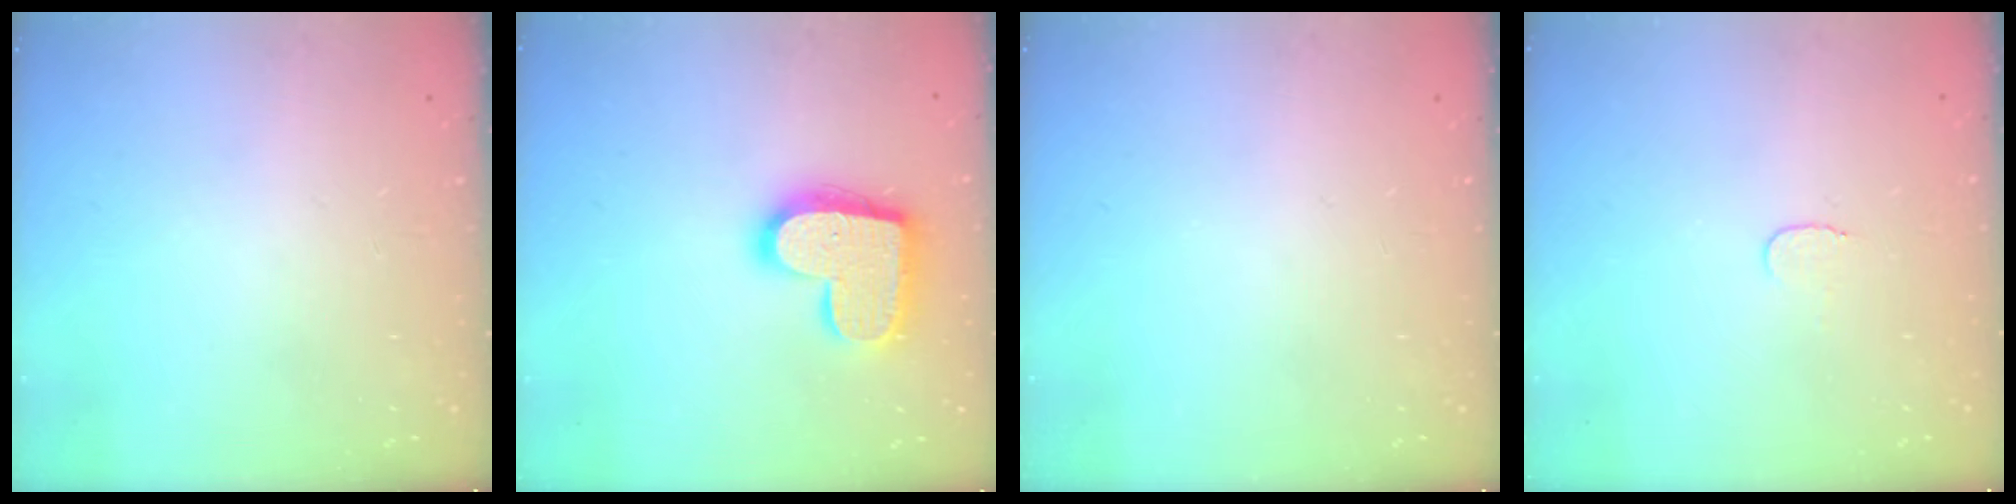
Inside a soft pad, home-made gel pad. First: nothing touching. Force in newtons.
{"total": 17.0, "press": 17.0, "slide": 1.1}
{"total": 0.0}
{"total": 3.6, "press": 3.6, "slide": 0.4}